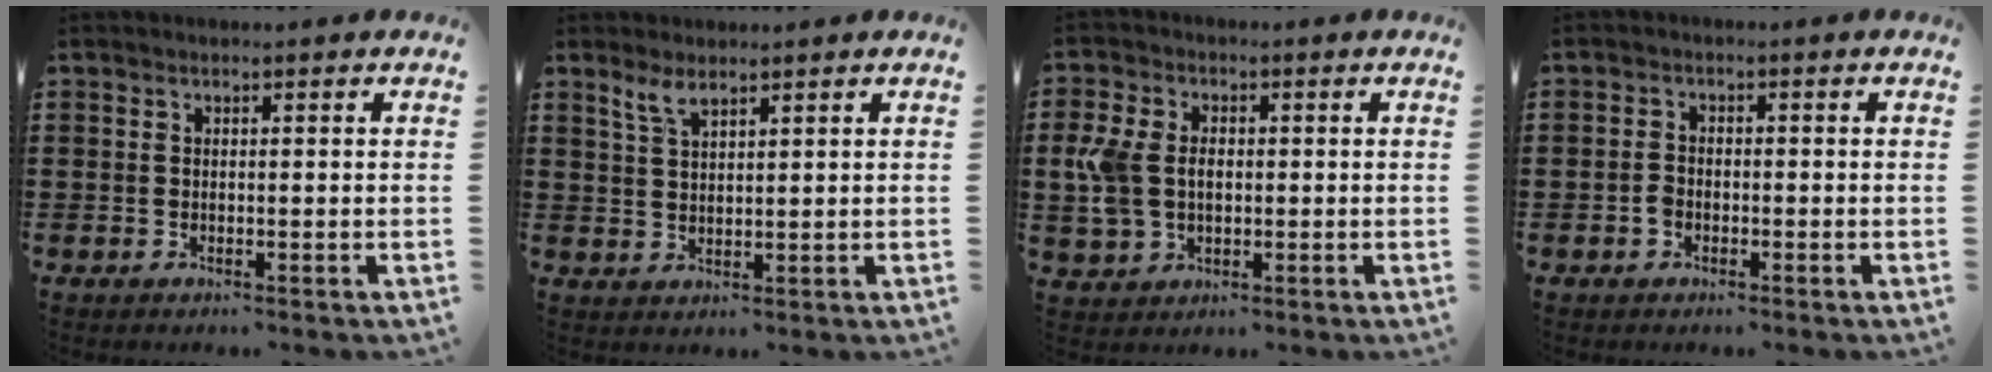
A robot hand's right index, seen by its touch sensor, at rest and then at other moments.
{"total": 2.8, "force": [2.1, 0.9, 1.6], "torque": [-0.038, 0.003, 0.039]}
{"total": 5.9, "force": [0.2, 4.4, 4.0], "torque": [-0.114, 0.004, -0.006]}
{"total": 1.9, "force": [-0.8, 1.3, 1.0], "torque": [-0.021, 0.000, -0.016]}